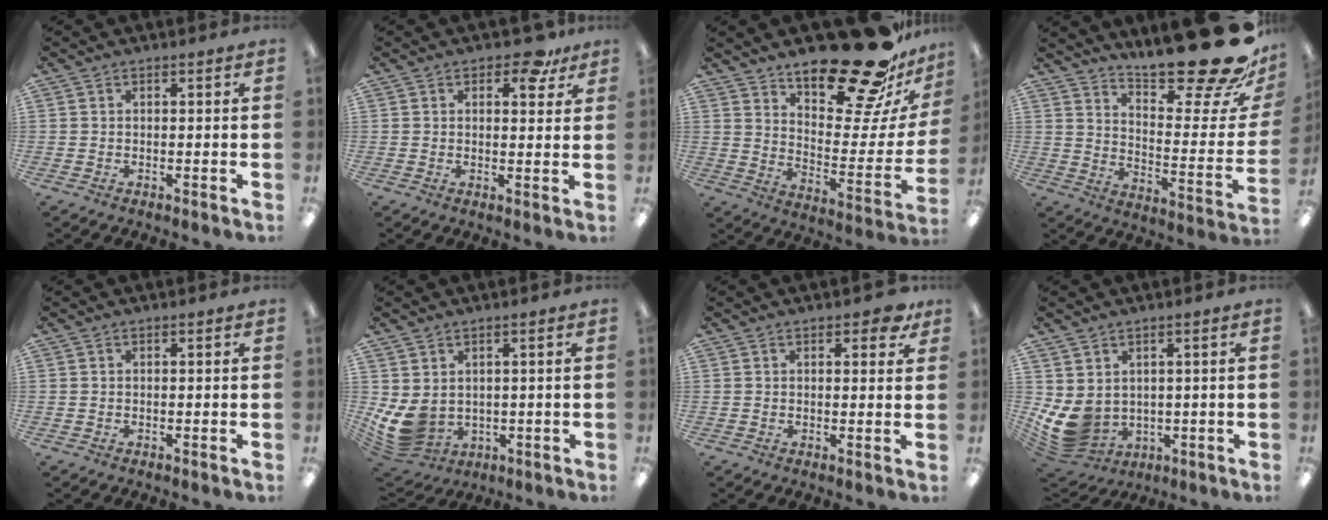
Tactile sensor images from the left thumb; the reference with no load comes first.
{"total": 6.7, "force": [4.1, 3.4, 4.1], "torque": [-0.043, -0.014, 0.065]}
{"total": 24.6, "force": [20.0, 7.7, 12.1], "torque": [-0.146, -0.152, 0.328]}
{"total": 23.1, "force": [18.0, 4.8, 13.7], "torque": [-0.167, -0.149, 0.288]}
{"total": 0.0}
{"total": 7.8, "force": [0.9, 6.0, 5.0], "torque": [-0.124, -0.019, 0.022]}
{"total": 3.9, "force": [2.3, 1.6, 2.6], "torque": [-0.025, -0.008, 0.035]}
{"total": 8.1, "force": [0.6, 6.4, 4.9], "torque": [-0.123, -0.020, 0.018]}